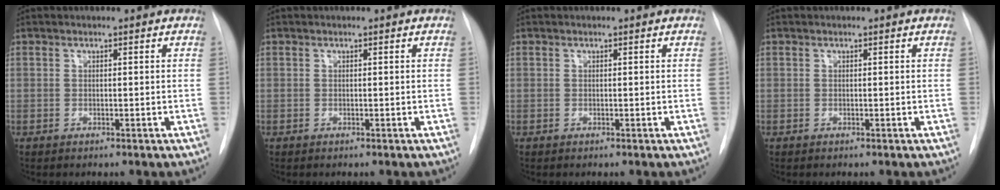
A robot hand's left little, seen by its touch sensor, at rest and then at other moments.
{"total": 0.0}
{"total": 0.0}
{"total": 0.0}